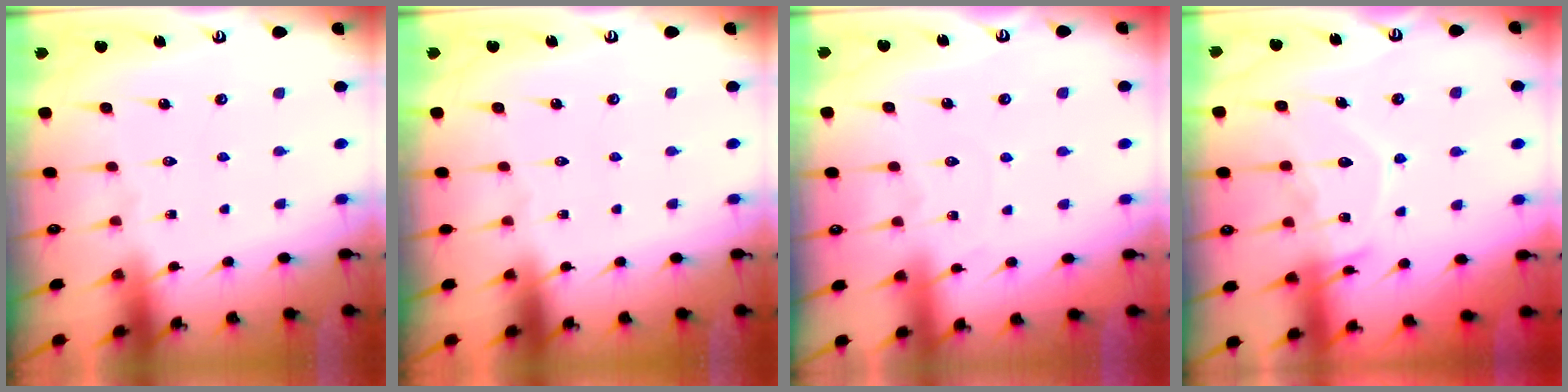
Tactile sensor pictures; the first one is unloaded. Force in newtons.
{"total": 0.0}
{"total": 2.8, "press": 2.8, "slide": 0.4}
{"total": 13.7, "press": 13.6, "slide": 1.1}